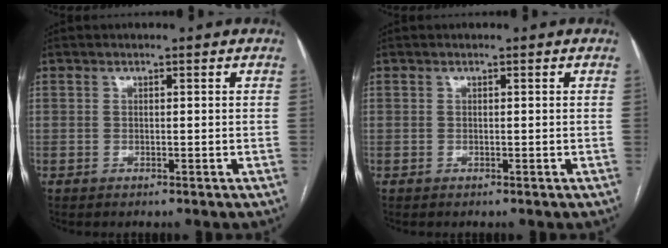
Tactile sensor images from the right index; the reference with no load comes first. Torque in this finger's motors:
{"motor_torque": [0.00, 0.00, 0.00, 0.00]}